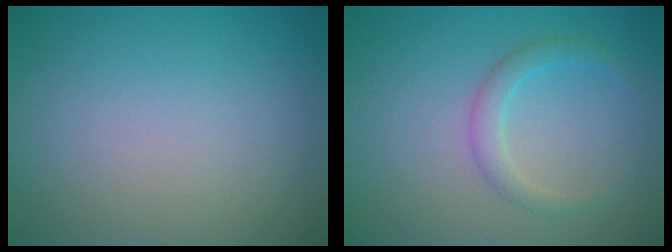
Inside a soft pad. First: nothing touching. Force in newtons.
{"total": 2.0, "press": 2.0, "slide": 0.1}